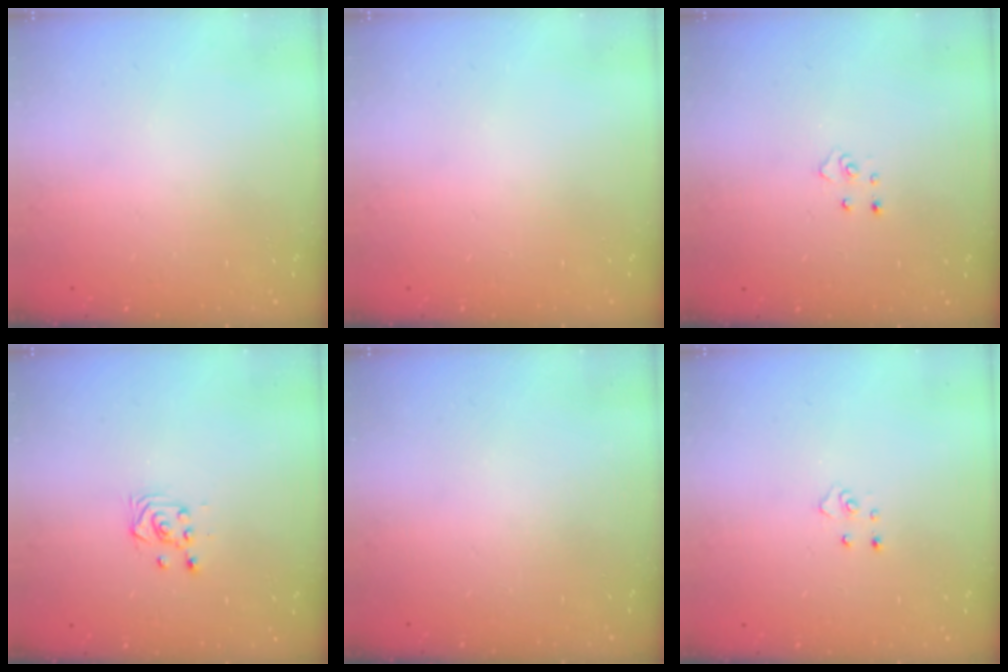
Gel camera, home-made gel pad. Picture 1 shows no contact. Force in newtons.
{"total": 0.0}
{"total": 3.7, "press": 3.7, "slide": 0.3}
{"total": 3.6, "press": 3.5, "slide": 1.2}
{"total": 0.0}
{"total": 3.7, "press": 3.7, "slide": 0.3}